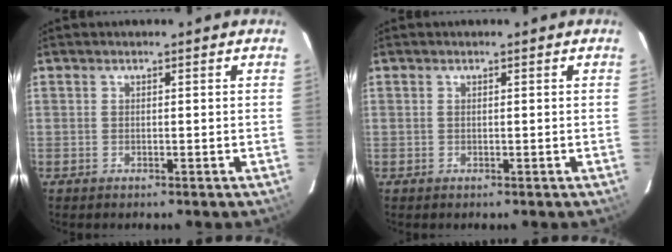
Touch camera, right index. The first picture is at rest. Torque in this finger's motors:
{"motor_torque": [0.63, 0.32, 0.05, -0.01]}